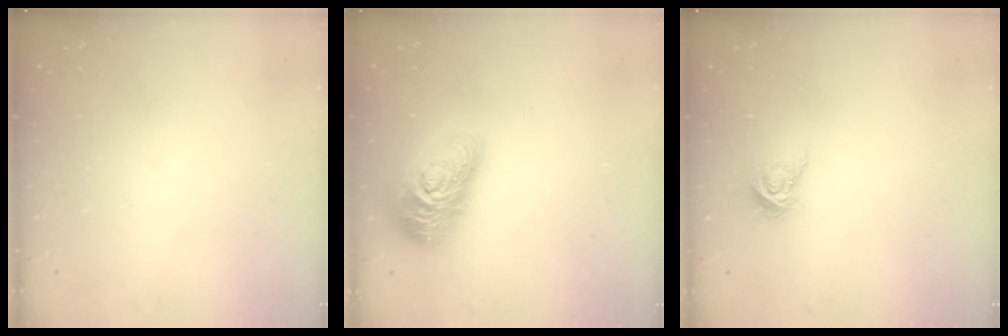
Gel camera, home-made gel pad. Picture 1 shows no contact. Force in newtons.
{"total": 19.8, "press": 19.7, "slide": 1.1}
{"total": 5.4, "press": 5.4, "slide": 0.6}